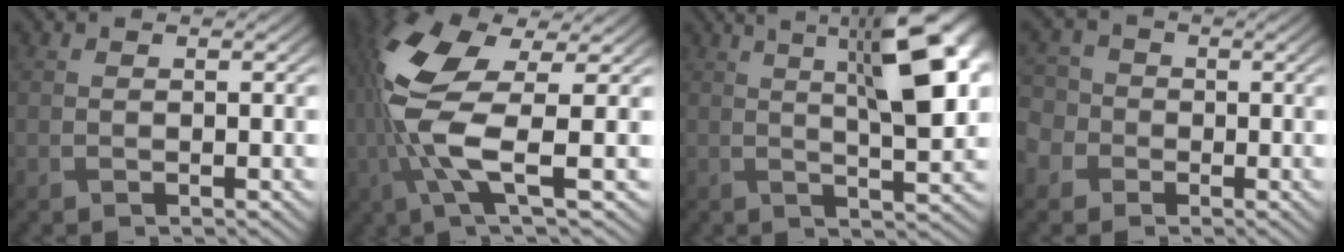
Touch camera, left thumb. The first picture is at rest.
{"total": 10.3, "force": [-0.1, 3.8, 9.6], "torque": [-0.219, 0.009, -0.011]}
{"total": 12.4, "force": [3.5, 3.4, 11.4], "torque": [-0.143, 0.018, 0.045]}
{"total": 5.5, "force": [-1.3, 5.1, 1.7], "torque": [-0.066, 0.000, -0.044]}